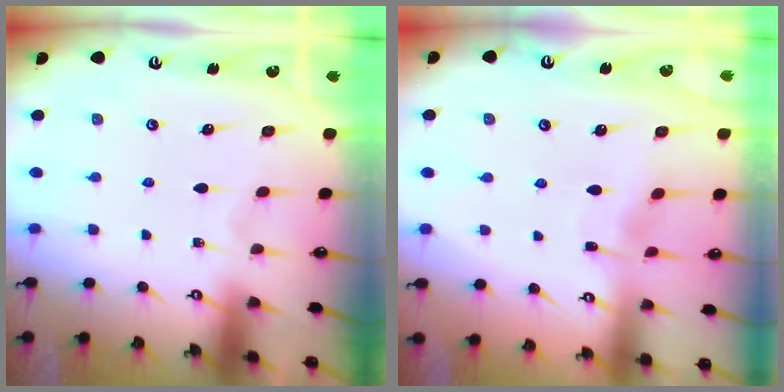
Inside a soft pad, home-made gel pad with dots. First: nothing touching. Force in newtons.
{"total": 3.3, "press": 3.3, "slide": 0.4}